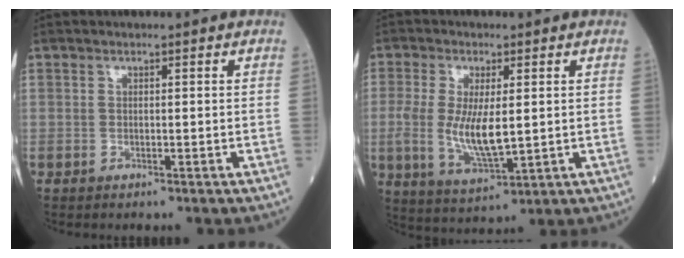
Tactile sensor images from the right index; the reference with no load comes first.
{"total": 9.3, "force": [0.0, 3.1, 8.8], "torque": [-0.182, -0.016, 0.008]}